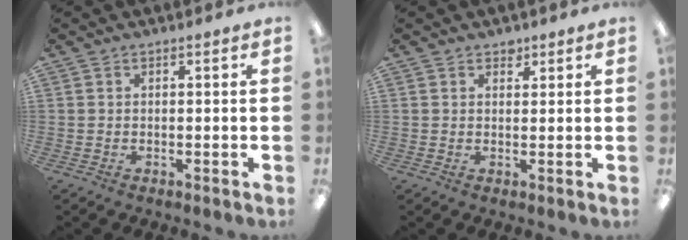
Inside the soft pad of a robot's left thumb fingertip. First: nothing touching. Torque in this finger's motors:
{"motor_torque": [0.09, -0.08, 0.53, -0.05, 0.00]}